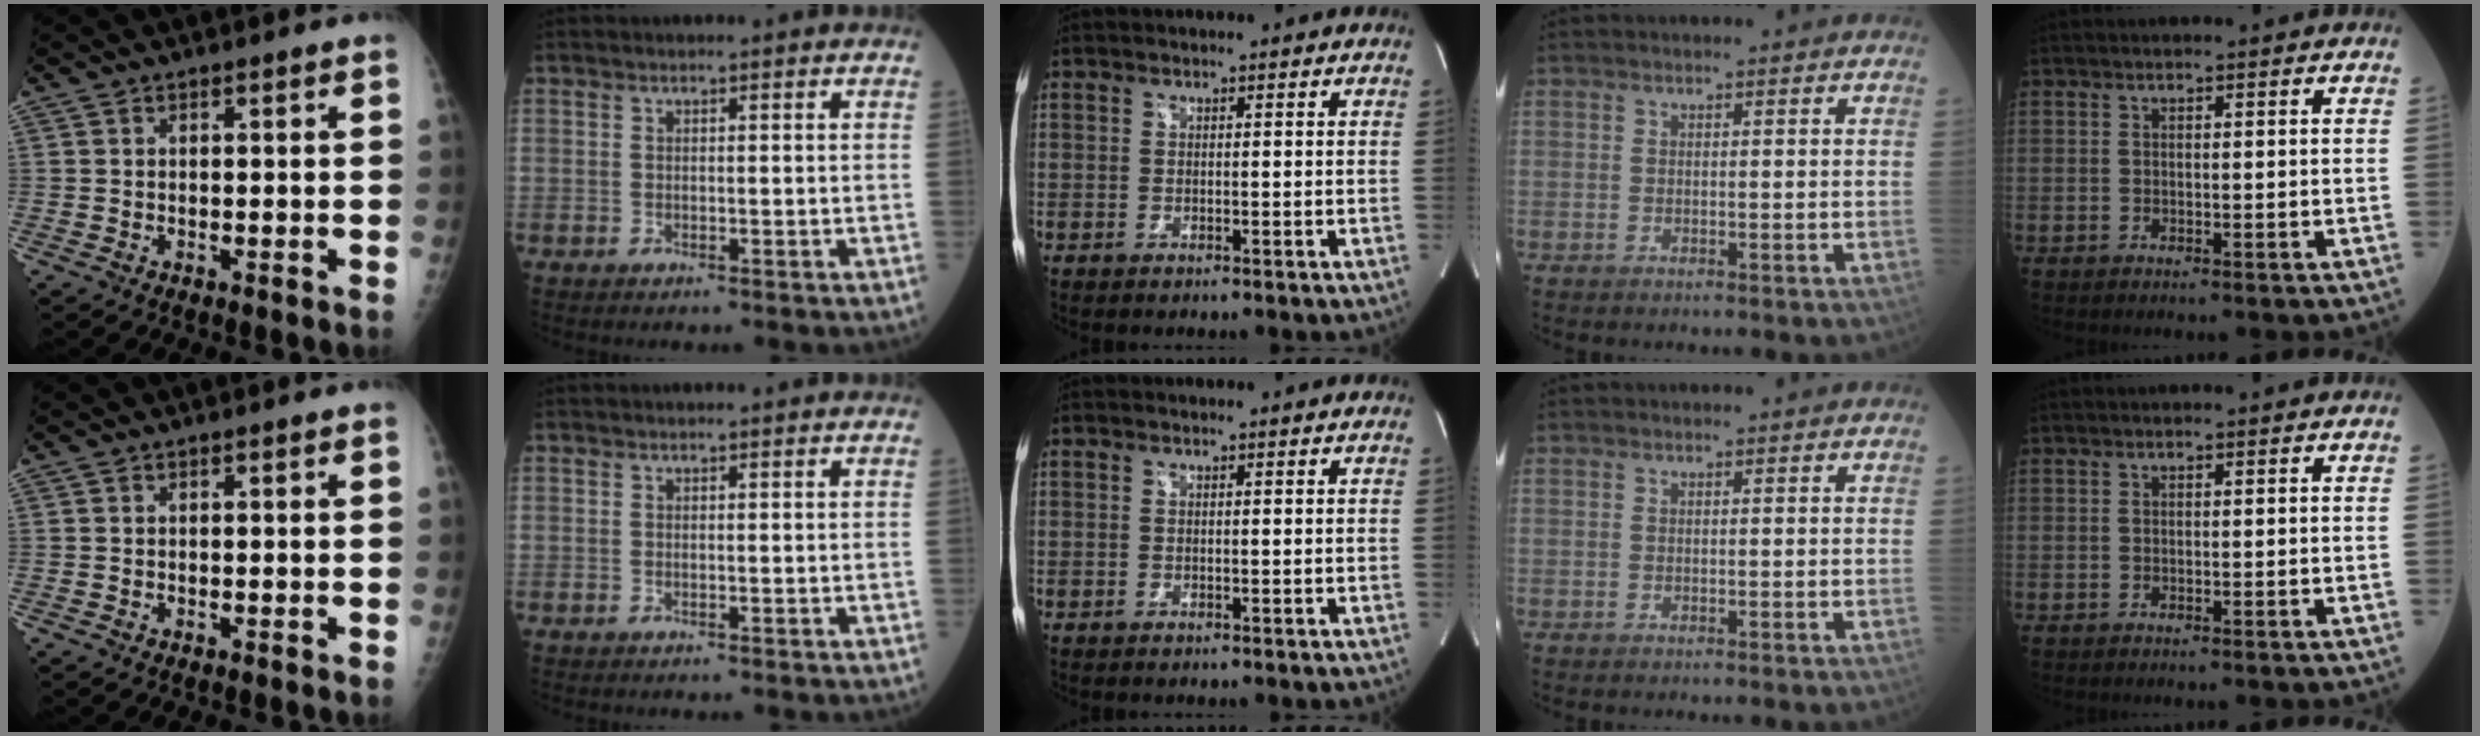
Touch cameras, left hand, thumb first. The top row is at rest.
{}